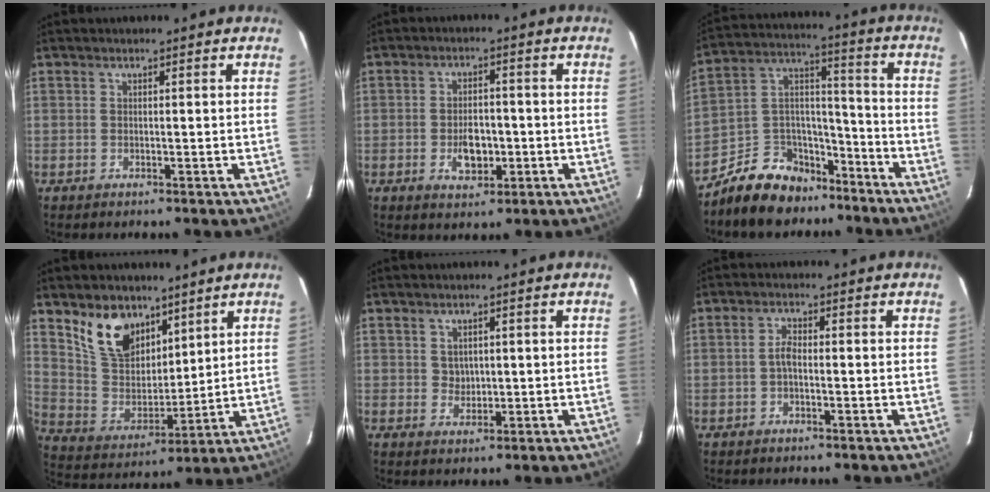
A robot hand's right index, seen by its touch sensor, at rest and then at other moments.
{"total": 5.7, "force": [-1.6, 3.5, 4.2], "torque": [-0.079, 0.000, -0.019]}
{"total": 14.4, "force": [-10.4, 8.6, 5.0], "torque": [-0.110, 0.063, -0.161]}
{"total": 13.3, "force": [8.5, 7.8, 6.6], "torque": [-0.136, 0.007, 0.175]}
{"total": 2.3, "force": [0.7, 2.1, 0.7], "torque": [-0.007, 0.005, 0.016]}
{"total": 1.9, "force": [-0.6, 0.8, 1.6], "torque": [-0.035, 0.007, -0.014]}